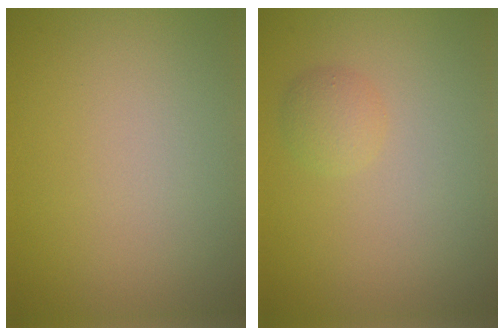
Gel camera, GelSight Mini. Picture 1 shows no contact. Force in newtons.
{"total": 1.5, "press": 1.5, "slide": 0.1}